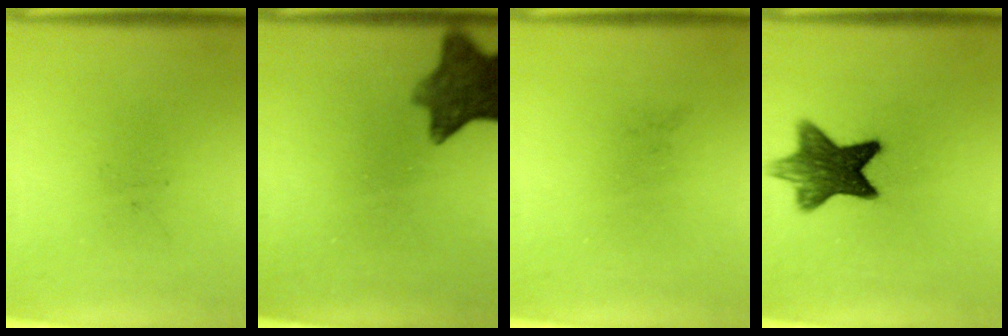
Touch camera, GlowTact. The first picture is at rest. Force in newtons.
{"total": 9.2}
{"total": 0.0}
{"total": 10.2}